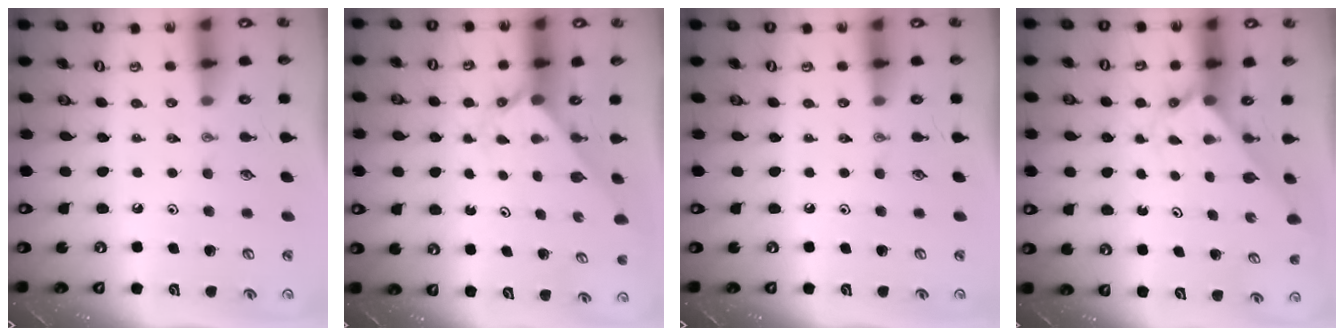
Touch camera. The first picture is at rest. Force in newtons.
{"total": 2.0, "press": 2.0, "slide": 0.2}
{"total": 0.0}
{"total": 2.1, "press": 2.1, "slide": 0.2}